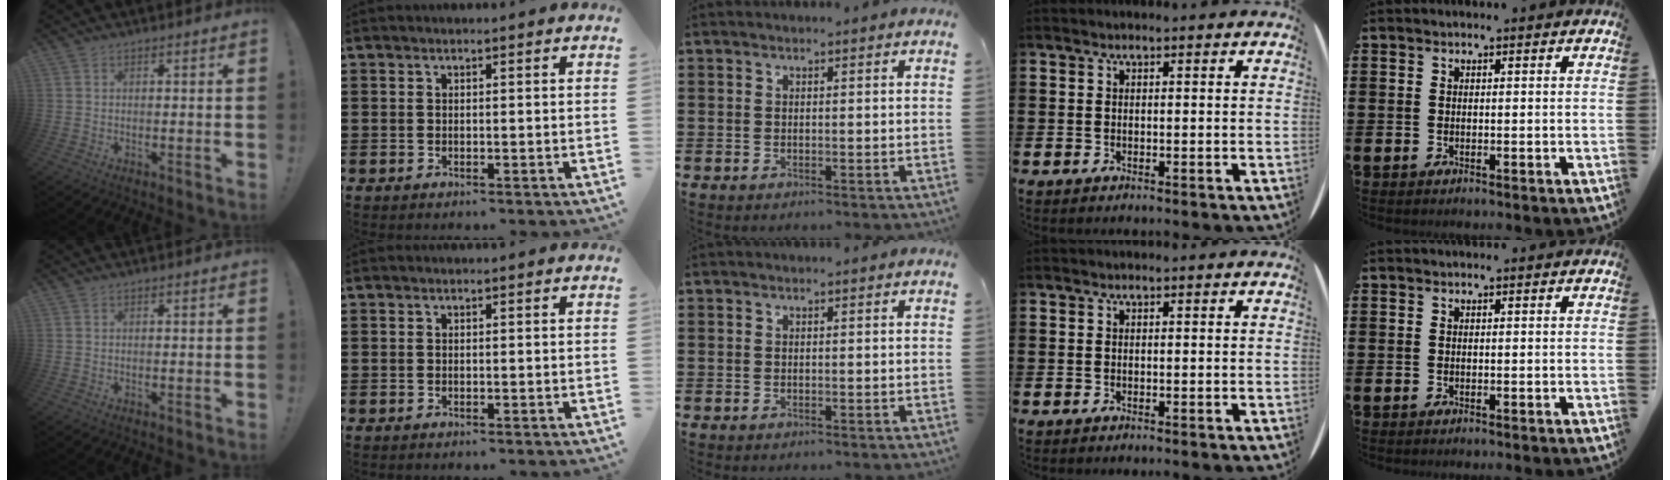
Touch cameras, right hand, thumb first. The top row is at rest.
{}